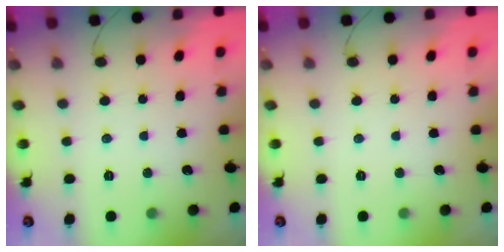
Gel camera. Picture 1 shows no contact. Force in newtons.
{"total": 0.0}